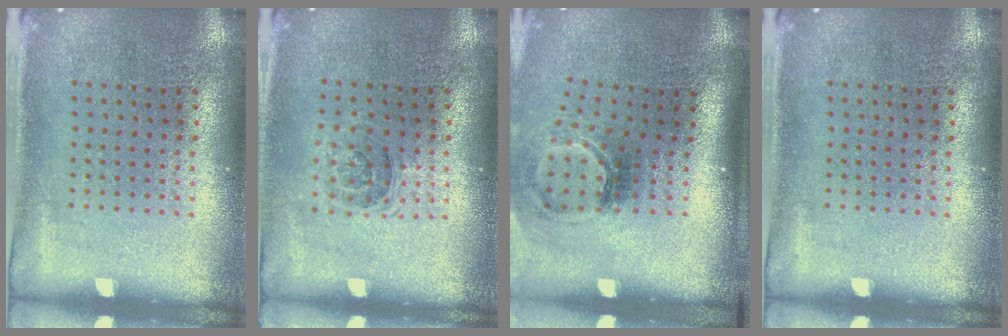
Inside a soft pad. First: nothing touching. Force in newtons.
{"total": 1.1, "press": 1.0, "slide": 0.6}
{"total": 1.9, "press": 1.2, "slide": 1.5}
{"total": 0.0}